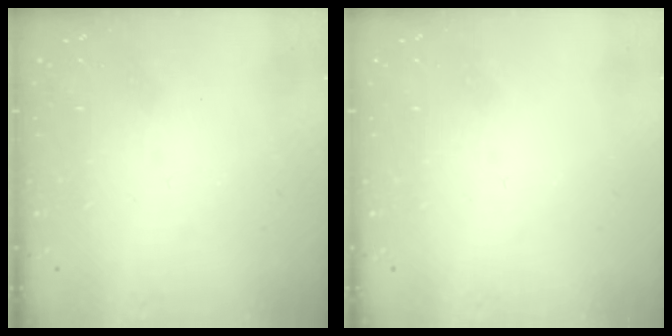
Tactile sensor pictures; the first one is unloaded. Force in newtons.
{"total": 0.0}